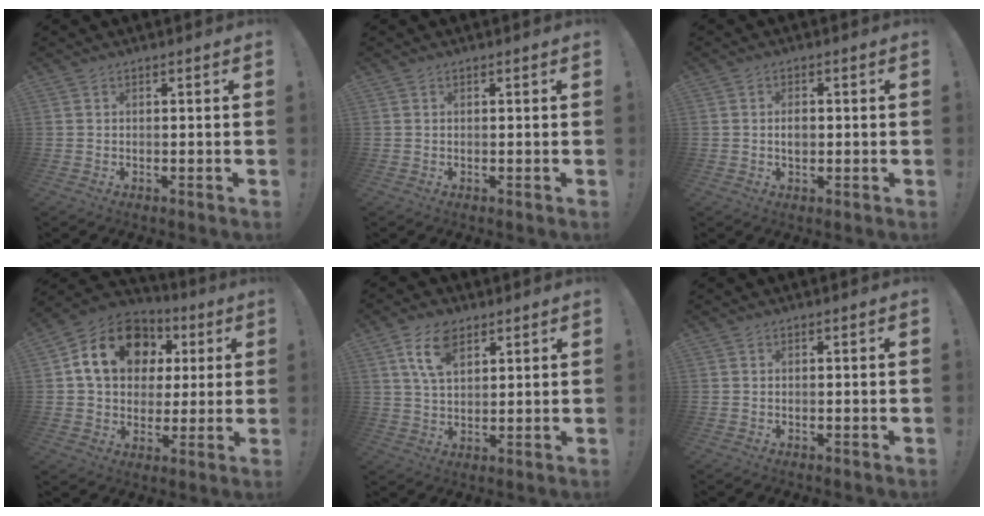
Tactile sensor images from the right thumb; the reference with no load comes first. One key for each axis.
{"total": 0.0}
{"total": 2.7, "fx": -0.1, "fy": 1.7, "fz": 2.1, "tx": -0.022, "ty": -0.003, "tz": -0.006}
{"total": 18.5, "fx": 6.0, "fy": 14.0, "fz": 10.5, "tx": -0.161, "ty": -0.005, "tz": 0.123}
{"total": 9.9, "fx": 5.4, "fy": 5.4, "fz": 6.3, "tx": -0.112, "ty": -0.005, "tz": 0.101}
{"total": 0.0}